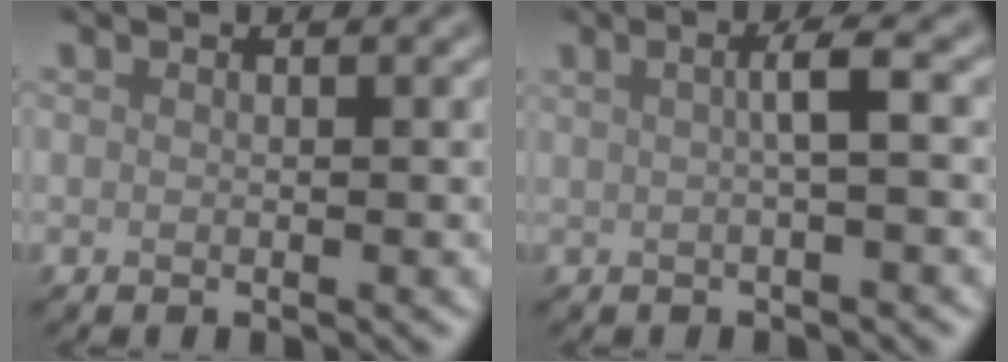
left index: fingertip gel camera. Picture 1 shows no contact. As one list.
[{"total": 2.7, "force": [0.3, 0.5, 2.6], "torque": [-0.042, 0.009, 0.001]}]